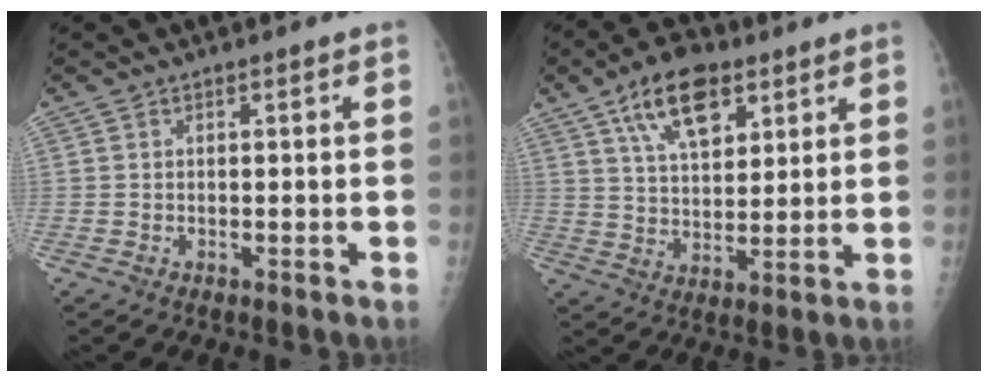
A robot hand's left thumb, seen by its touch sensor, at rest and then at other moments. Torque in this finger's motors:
{"motor_torque": [1.12, 1.19, 0.74, -0.48, 0.09]}